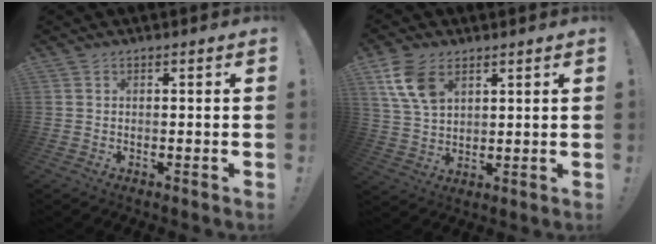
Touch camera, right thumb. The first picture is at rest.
{"total": 10.8, "force": [5.4, 6.6, 6.7], "torque": [-0.131, -0.015, 0.104]}